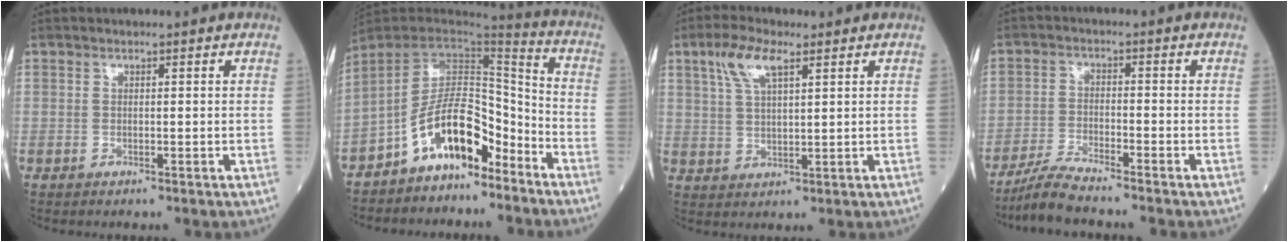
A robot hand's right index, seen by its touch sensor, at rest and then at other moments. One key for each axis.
{"total": 11.5, "fx": -7.4, "fy": 5.0, "fz": 7.3, "tx": -0.126, "ty": 0.032, "tz": -0.135}
{"total": 6.4, "fx": 3.6, "fy": 1.7, "fz": 5.0, "tx": -0.112, "ty": 0.012, "tz": 0.072}
{"total": 5.7, "fx": -5.2, "fy": -0.4, "fz": 2.4, "tx": -0.051, "ty": -0.023, "tz": -0.104}